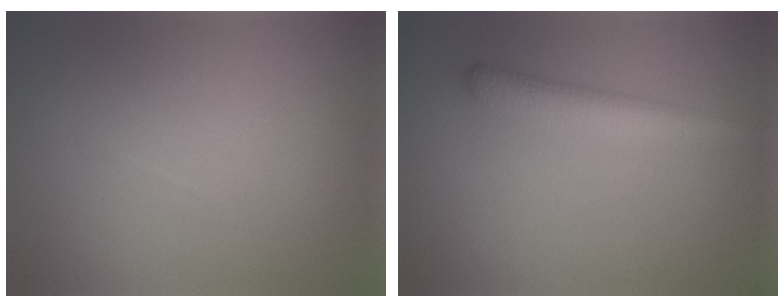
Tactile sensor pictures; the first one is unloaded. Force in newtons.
{"total": 3.6, "press": 3.6, "slide": 0.1}